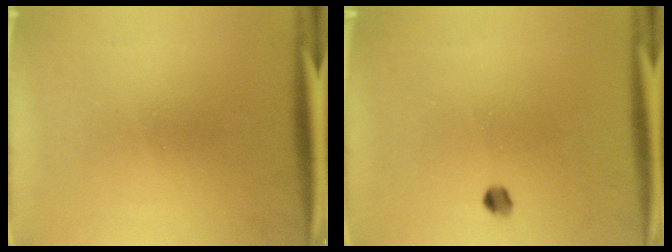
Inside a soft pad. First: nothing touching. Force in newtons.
{"total": 1.7}